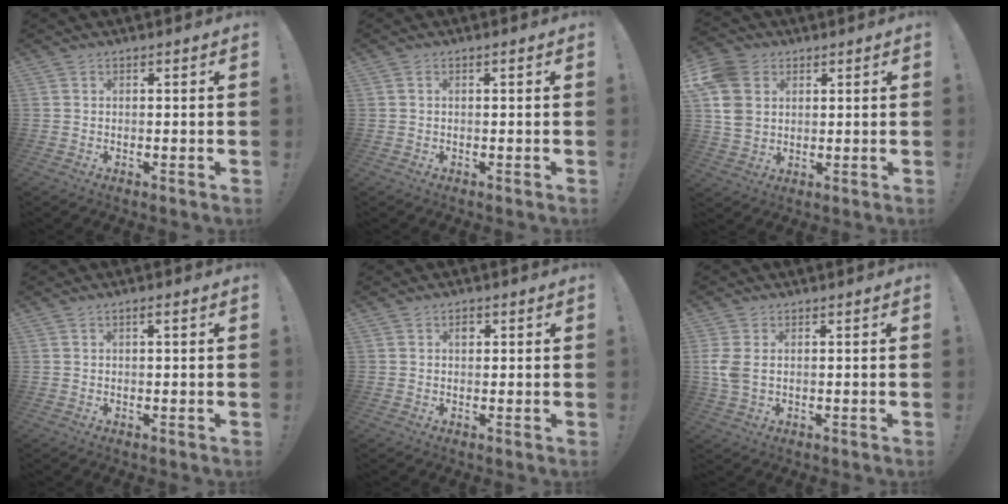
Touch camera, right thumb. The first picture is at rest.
{"total": 0.8, "force": [-0.2, -0.1, 0.8], "torque": [-0.015, -0.001, -0.003]}
{"total": 11.3, "force": [3.2, 9.2, 5.7], "torque": [-0.119, -0.012, 0.064]}
{"total": 1.2, "force": [0.3, 0.0, 1.1], "torque": [-0.020, 0.000, 0.002]}
{"total": 1.4, "force": [0.4, 1.2, 0.7], "torque": [0.007, -0.004, 0.002]}
{"total": 4.9, "force": [0.9, 3.0, 3.7], "torque": [-0.078, 0.001, 0.017]}